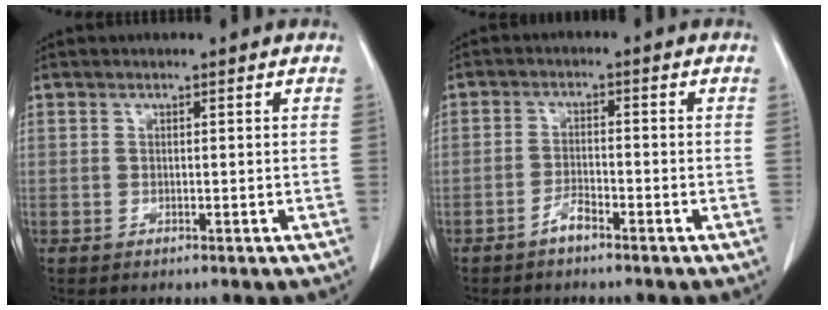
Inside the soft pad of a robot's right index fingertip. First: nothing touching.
{"total": 2.4, "force": [-1.9, 0.5, 1.4], "torque": [-0.026, 0.002, -0.038]}